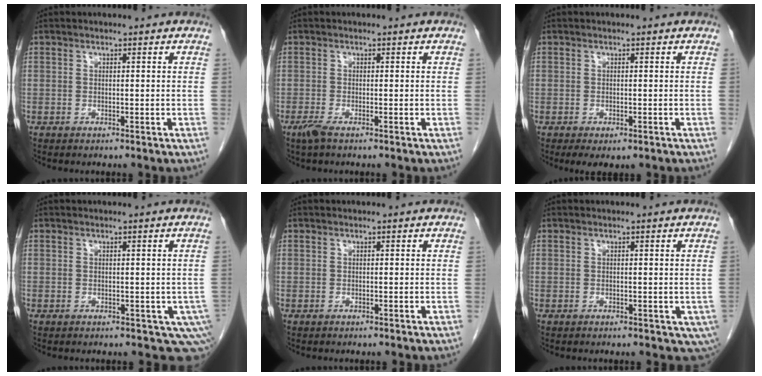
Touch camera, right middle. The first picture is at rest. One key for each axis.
{"total": 1.7, "fx": -1.2, "fy": 0.2, "fz": 1.2, "tx": -0.033, "ty": -0.006, "tz": -0.026}
{"total": 3.0, "fx": -1.8, "fy": 1.4, "fz": 1.9, "tx": -0.025, "ty": -0.005, "tz": -0.019}
{"total": 4.7, "fx": -1.2, "fy": 3.2, "fz": 3.2, "tx": -0.020, "ty": -0.004, "tz": -0.010}
{"total": 0.0}
{"total": 2.9, "fx": -0.4, "fy": 1.9, "fz": 2.2, "tx": -0.019, "ty": -0.001, "tz": -0.001}